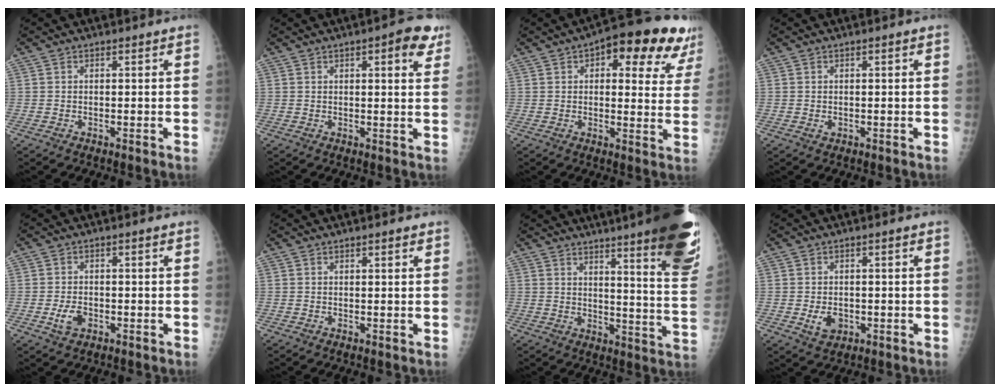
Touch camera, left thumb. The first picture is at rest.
{"total": 6.2, "force": [3.1, 1.9, 5.1], "torque": [-0.049, -0.008, 0.032]}
{"total": 17.7, "force": [9.9, 7.6, 12.5], "torque": [-0.116, -0.013, 0.111]}
{"total": 1.1, "force": [0.0, 0.7, 0.9], "torque": [-0.009, 0.005, 0.002]}
{"total": 3.6, "force": [-1.3, 2.3, 2.4], "torque": [-0.043, 0.008, -0.020]}
{"total": 1.1, "force": [0.6, 0.2, 0.9], "torque": [-0.014, 0.000, 0.008]}
{"total": 22.5, "force": [14.8, 2.3, 16.8], "torque": [-0.197, -0.090, 0.185]}
{"total": 3.9, "force": [-1.0, 2.8, 2.6], "torque": [-0.033, 0.003, -0.008]}